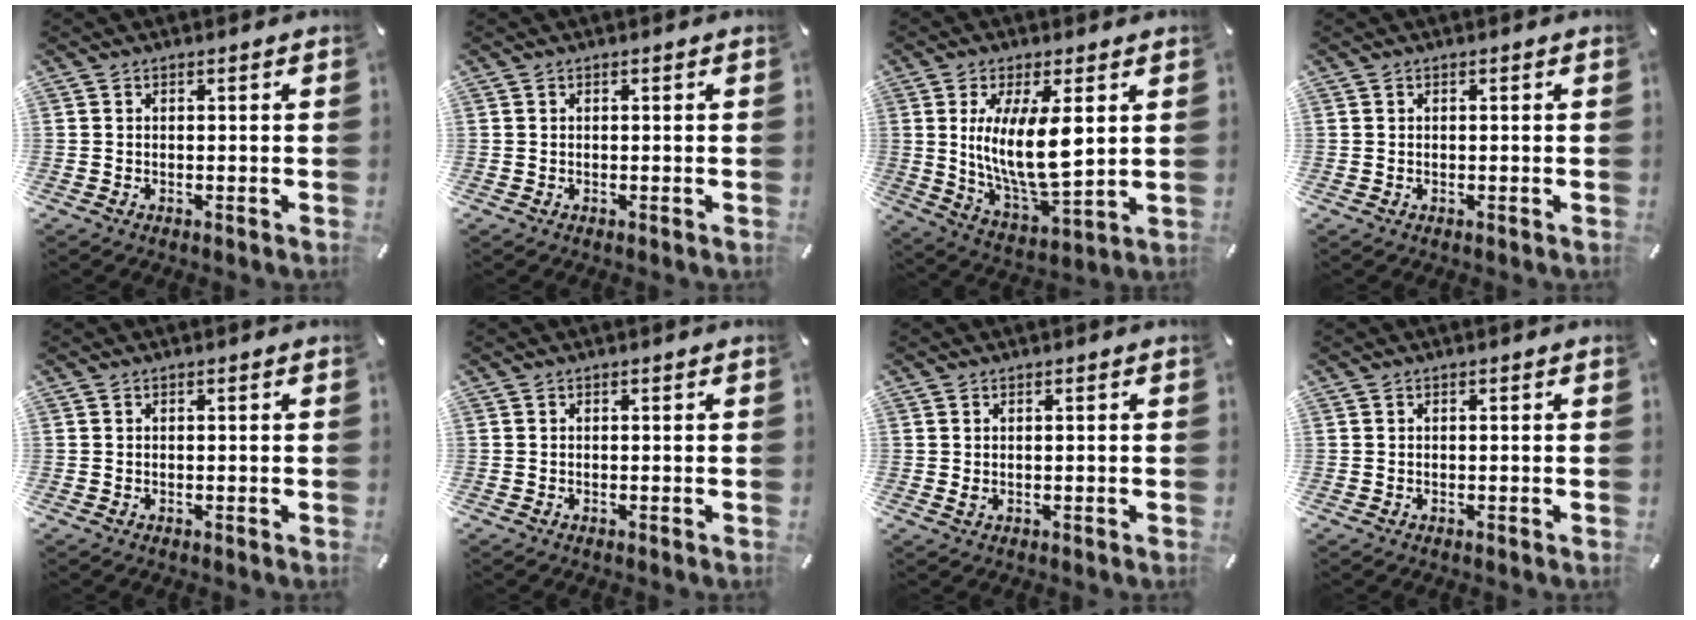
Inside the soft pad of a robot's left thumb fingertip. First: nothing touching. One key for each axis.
{"total": 0.0}
{"total": 14.9, "fx": 3.1, "fy": 5.7, "fz": 13.4, "tx": -0.261, "ty": -0.023, "tz": 0.048}
{"total": 0.0}
{"total": 0.0}
{"total": 0.0}
{"total": 0.9, "fx": 0.1, "fy": 0.3, "fz": 0.8, "tx": -0.022, "ty": -0.003, "tz": 0.000}
{"total": 0.0}